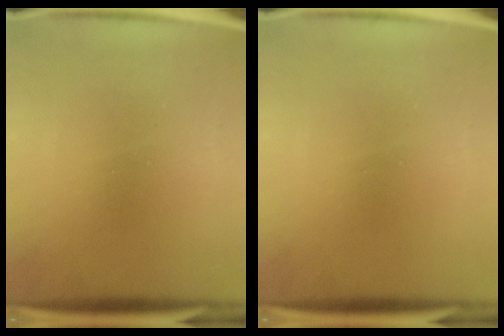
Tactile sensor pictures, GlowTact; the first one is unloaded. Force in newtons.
{"total": 0.0}